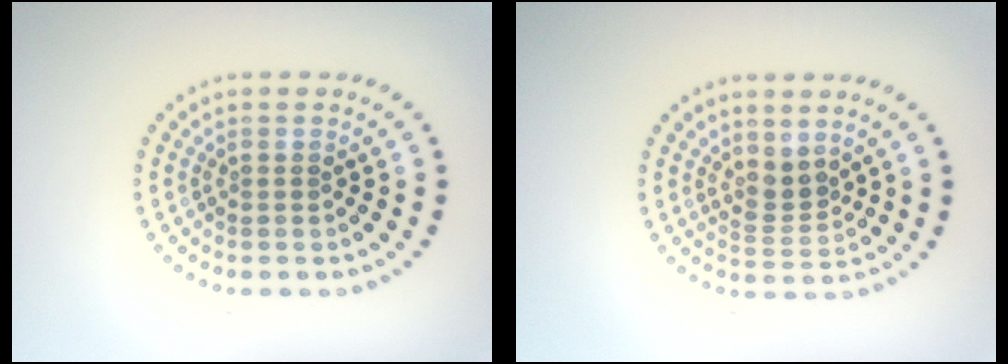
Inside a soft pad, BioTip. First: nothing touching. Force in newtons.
{"total": 2.2, "press": 1.6, "slide": 1.6}